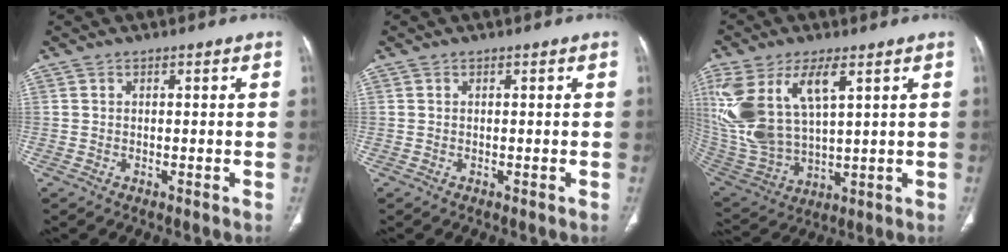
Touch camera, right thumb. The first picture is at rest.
{"total": 0.0}
{"total": 18.4, "force": [6.9, 8.7, 14.7], "torque": [-0.317, -0.020, 0.149]}